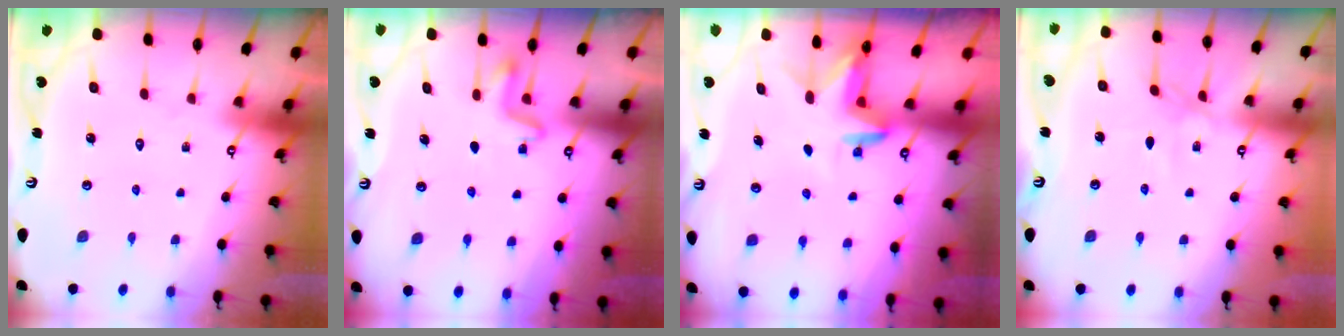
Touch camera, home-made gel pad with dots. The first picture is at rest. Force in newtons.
{"total": 3.2, "press": 3.2, "slide": 0.4}
{"total": 3.4, "press": 3.4, "slide": 0.3}
{"total": 3.0, "press": 3.0, "slide": 0.1}